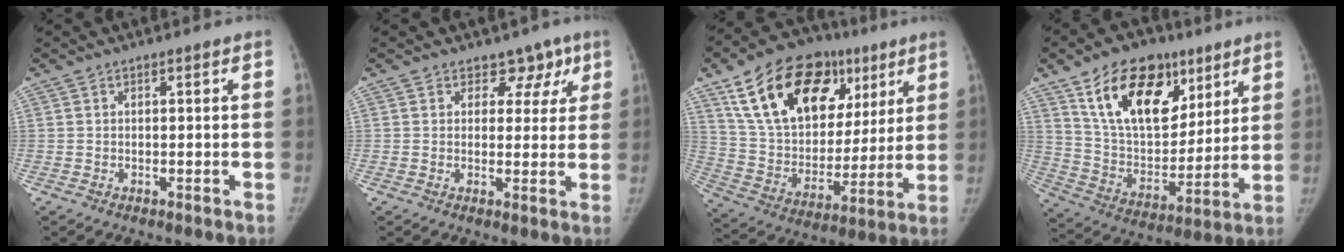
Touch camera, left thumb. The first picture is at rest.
{"total": 5.1, "force": [3.1, 3.8, 1.3], "torque": [0.027, -0.009, 0.036]}
{"total": 27.8, "force": [13.2, 17.2, 17.5], "torque": [-0.257, 0.005, 0.229]}
{"total": 22.4, "force": [12.0, 13.3, 13.5], "torque": [-0.180, -0.040, 0.212]}